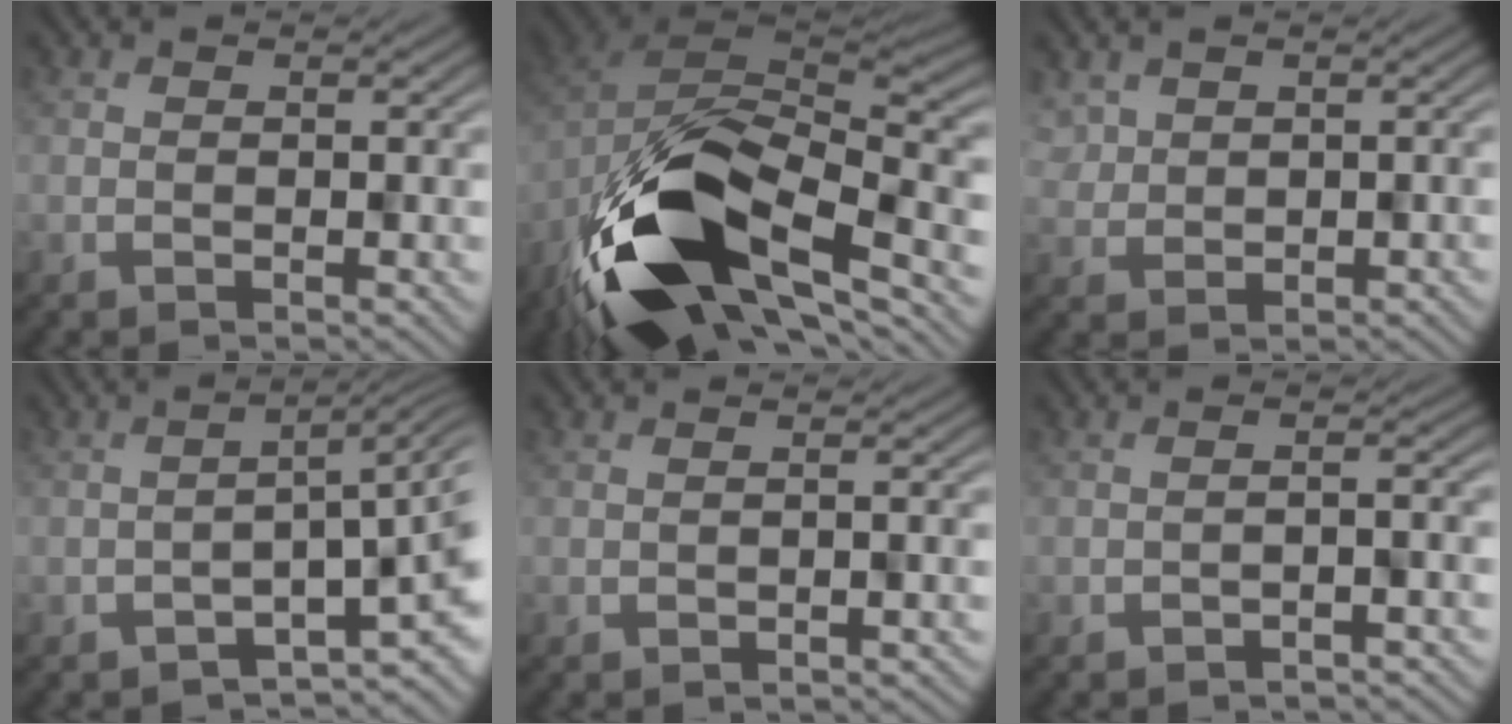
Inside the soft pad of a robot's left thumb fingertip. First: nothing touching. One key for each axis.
{"total": 15.8, "fx": -7.5, "fy": 8.8, "fz": 10.7, "tx": -0.237, "ty": -0.036, "tz": -0.127}
{"total": 3.5, "fx": 1.7, "fy": 2.9, "fz": 0.8, "tx": -0.016, "ty": 0.000, "tz": 0.031}
{"total": 3.4, "fx": -1.8, "fy": 0.5, "fz": 2.9, "tx": -0.027, "ty": 0.006, "tz": -0.025}
{"total": 1.0, "fx": -0.6, "fy": -0.2, "fz": -0.8, "tx": 0.015, "ty": 0.004, "tz": -0.012}
{"total": 1.7, "fx": -1.7, "fy": 0.0, "fz": -0.3, "tx": 0.012, "ty": 0.008, "tz": -0.030}